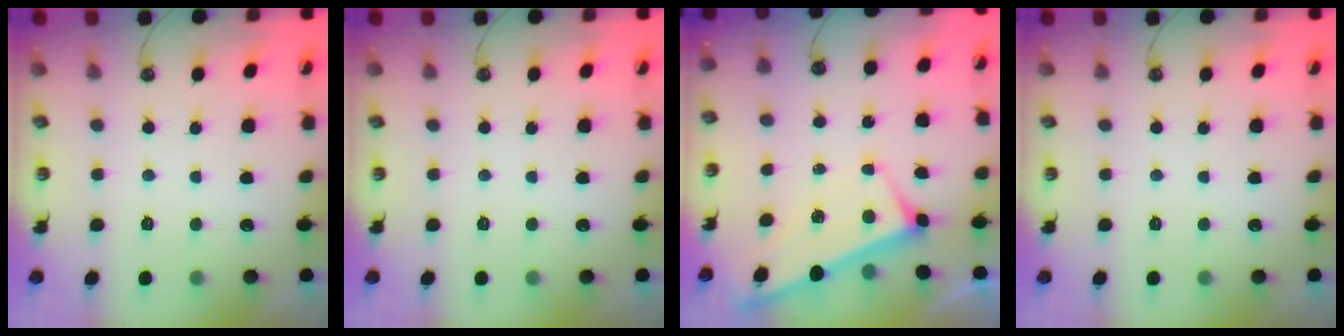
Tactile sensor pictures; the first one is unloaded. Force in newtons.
{"total": 0.0}
{"total": 2.9, "press": 2.9, "slide": 0.1}
{"total": 0.0}